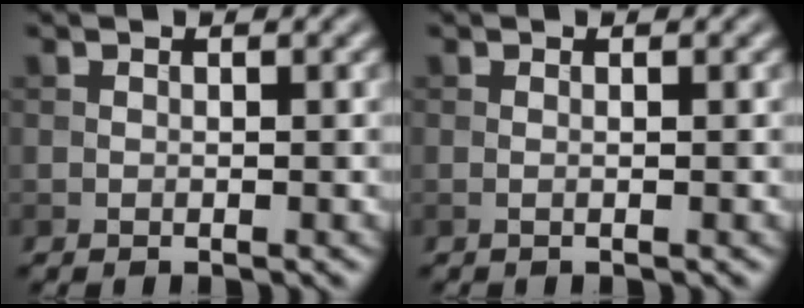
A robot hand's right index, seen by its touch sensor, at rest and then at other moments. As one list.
[{"total": 0.7, "force": [0.0, 0.2, 0.7], "torque": [-0.009, -0.001, -0.004]}]